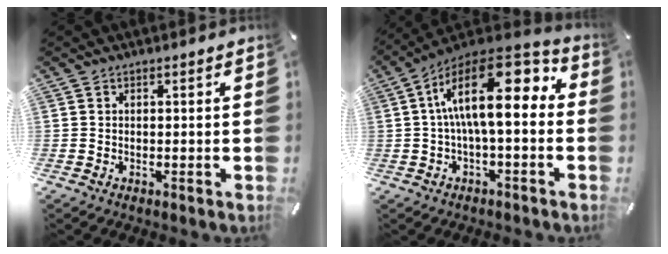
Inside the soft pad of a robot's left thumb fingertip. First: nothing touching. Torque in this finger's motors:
{"motor_torque": [1.45, 3.56, 2.30, -0.48, 0.67]}